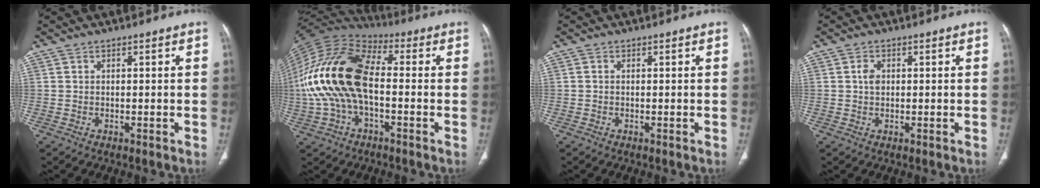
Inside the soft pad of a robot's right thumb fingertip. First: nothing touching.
{"total": 20.5, "force": [-0.9, 11.2, 17.2], "torque": [-0.353, 0.033, -0.021]}
{"total": 0.0}
{"total": 2.0, "force": [0.3, 1.4, 1.3], "torque": [-0.021, 0.003, 0.006]}